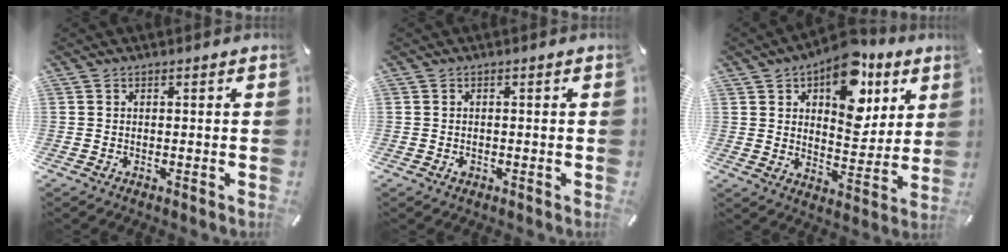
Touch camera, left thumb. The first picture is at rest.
{"total": 1.1, "force": [-0.4, 0.9, 0.6], "torque": [-0.011, 0.002, -0.008]}
{"total": 16.2, "force": [8.6, 9.5, 9.9], "torque": [-0.129, -0.051, 0.147]}